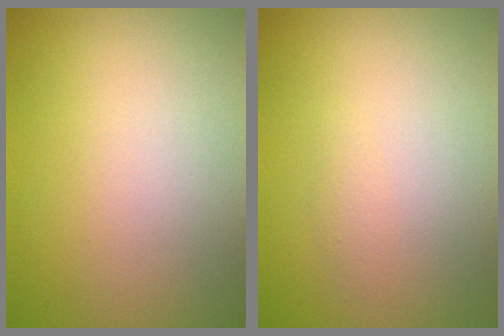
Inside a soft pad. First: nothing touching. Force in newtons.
{"total": 0.6, "press": 0.6, "slide": 0.0}